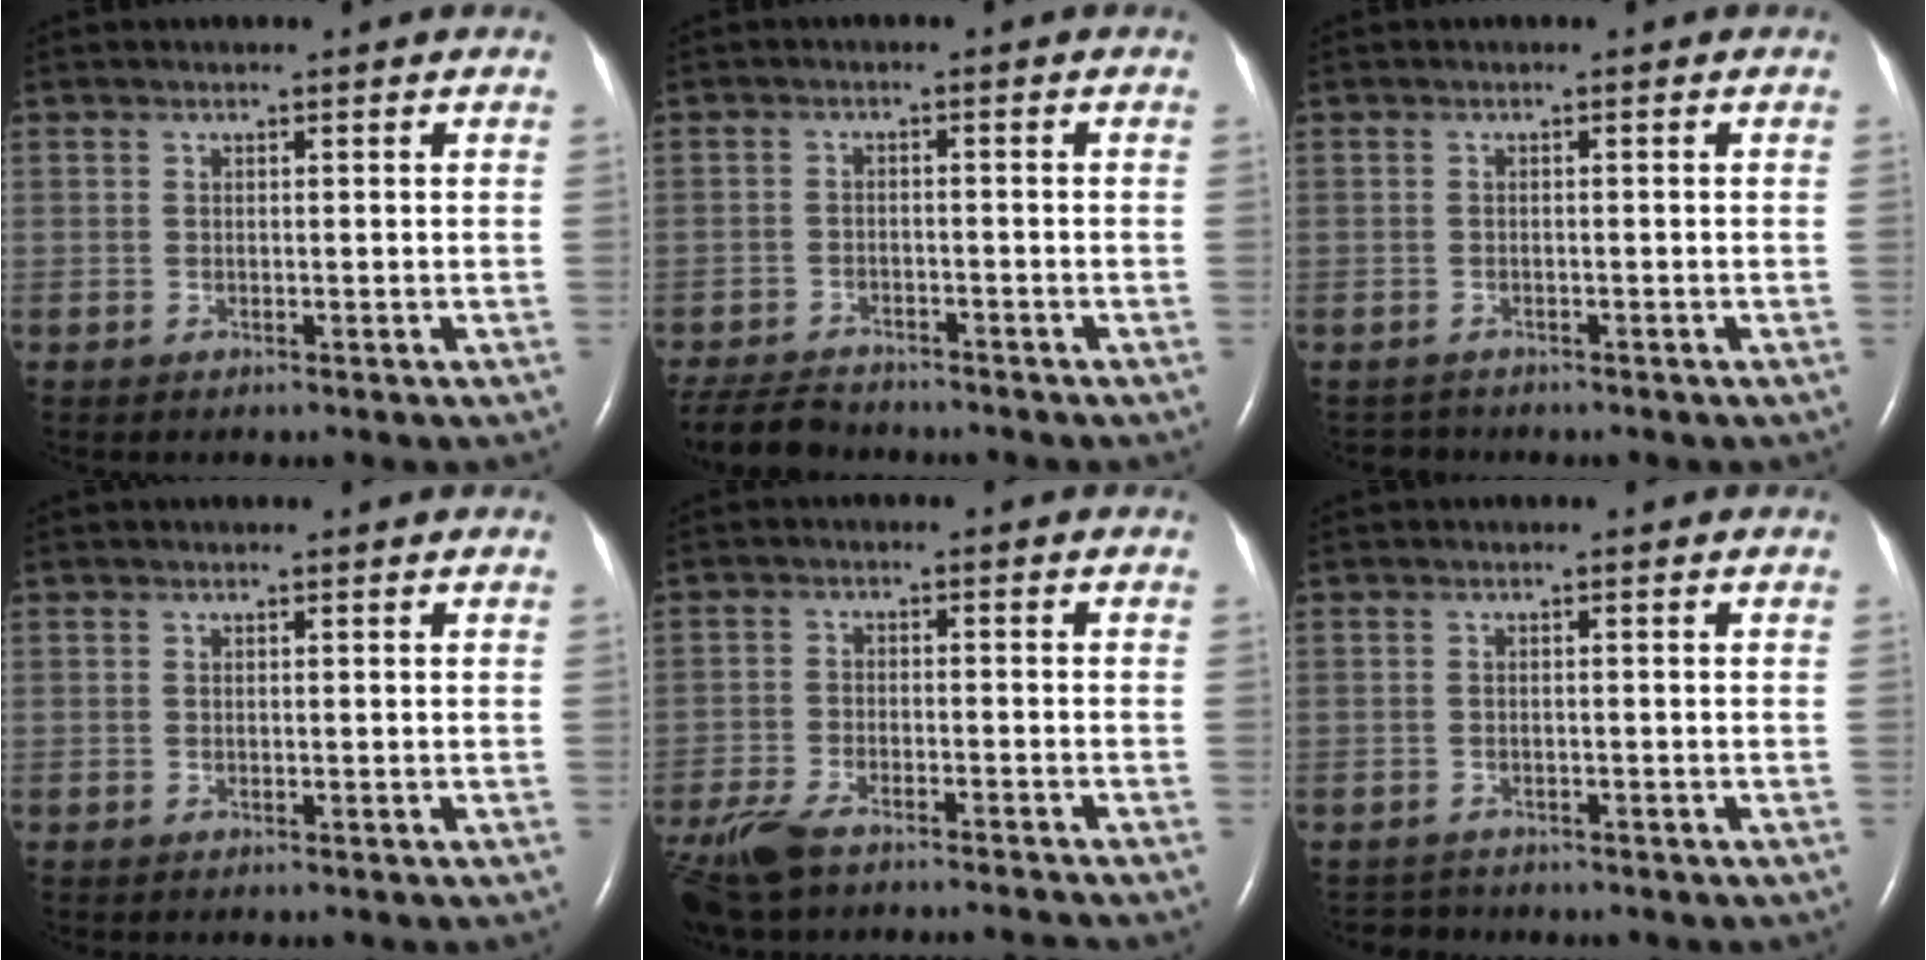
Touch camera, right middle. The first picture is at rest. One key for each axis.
{"total": 7.2, "fx": -6.7, "fy": 1.8, "fz": 1.8, "tx": -0.031, "ty": -0.016, "tz": -0.110}
{"total": 1.4, "fx": -1.2, "fy": 0.5, "fz": -0.4, "tx": 0.001, "ty": -0.004, "tz": -0.019}
{"total": 0.0}
{"total": 10.4, "fx": -9.1, "fy": 1.1, "fz": 5.0, "tx": -0.097, "ty": -0.017, "tz": -0.153}
{"total": 2.0, "fx": -1.8, "fy": 0.7, "fz": -0.5, "tx": 0.003, "ty": -0.006, "tz": -0.031}